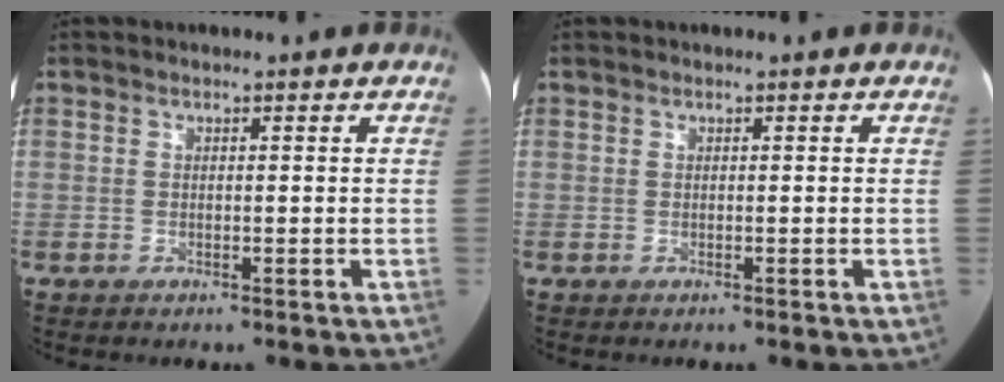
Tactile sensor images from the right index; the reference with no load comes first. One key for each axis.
{"total": 0.0}